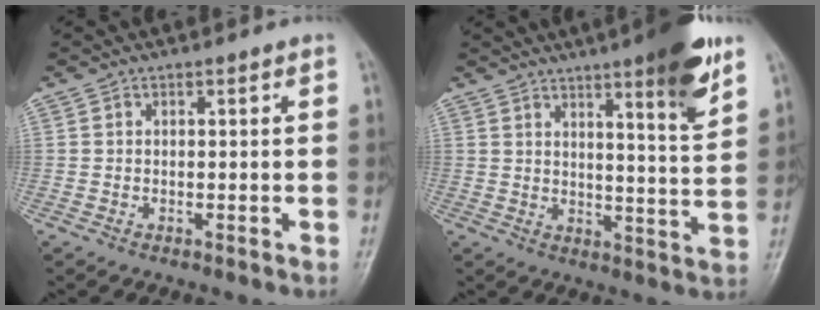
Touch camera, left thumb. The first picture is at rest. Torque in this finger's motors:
{"motor_torque": [1.76, 0.78, 1.07, -0.71, 0.03]}